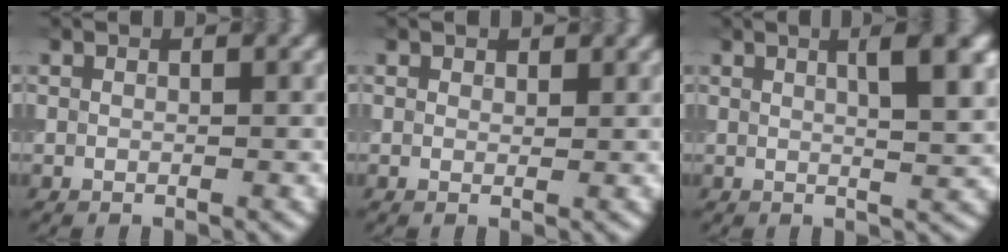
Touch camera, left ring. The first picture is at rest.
{"total": 0.8, "force": [0.6, 0.4, 0.1], "torque": [-0.001, -0.003, 0.008]}
{"total": 5.5, "force": [1.8, 1.5, 4.9], "torque": [-0.045, 0.010, 0.018]}